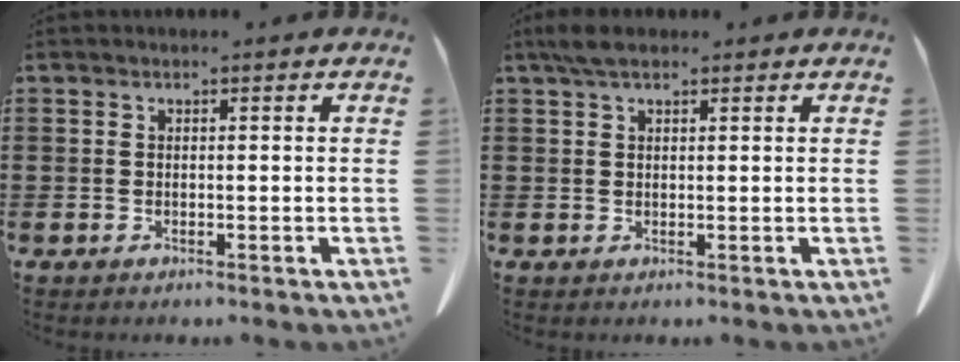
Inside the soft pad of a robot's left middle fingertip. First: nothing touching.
{"total": 3.1, "force": [1.9, 1.2, 2.1], "torque": [-0.047, 0.007, 0.036]}